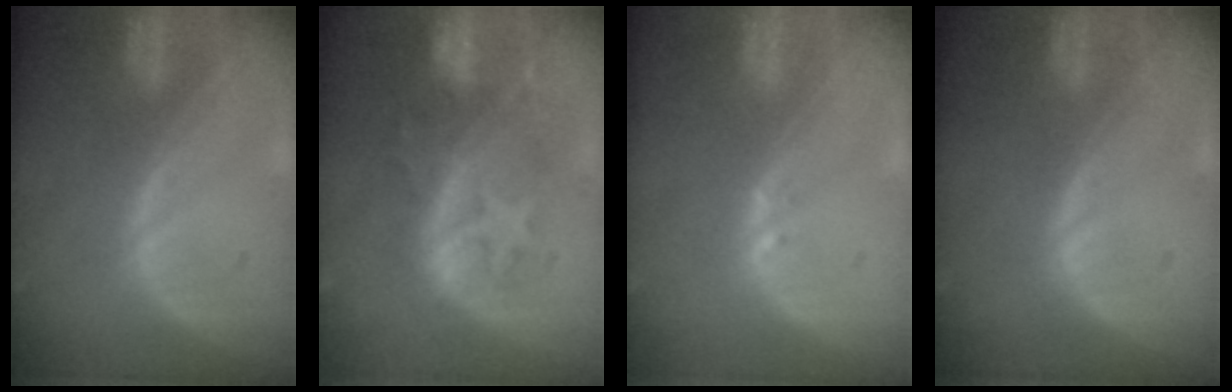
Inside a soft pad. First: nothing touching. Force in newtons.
{"total": 10.0, "press": 8.9, "slide": 4.6}
{"total": 0.6, "press": 0.6, "slide": 0.2}
{"total": 0.0}